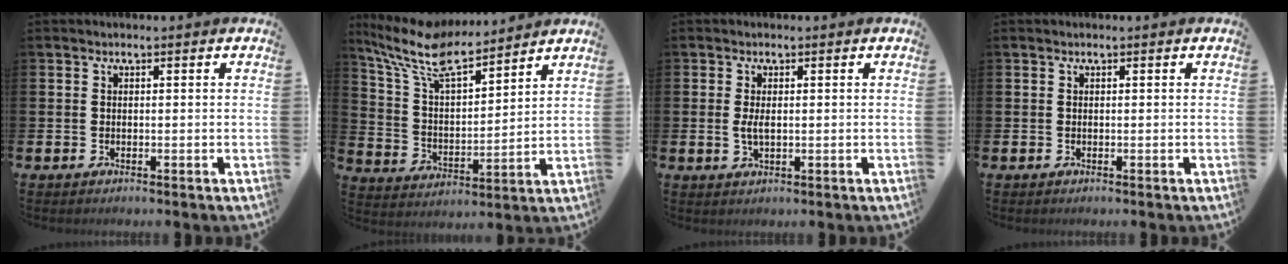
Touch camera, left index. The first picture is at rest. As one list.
[{"total": 10.0, "force": [8.5, 2.8, 4.5], "torque": [-0.124, -0.044, 0.151]}, {"total": 2.1, "force": [0.1, 0.9, 1.9], "torque": [-0.034, 0.001, 0.000]}, {"total": 0.0}]